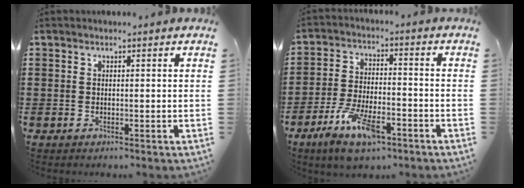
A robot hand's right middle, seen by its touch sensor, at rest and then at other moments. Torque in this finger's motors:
{"motor_torque": [1.13, -1.01, 0.41, 0.21]}